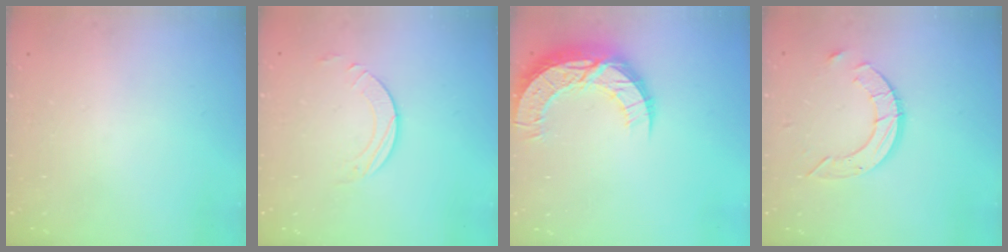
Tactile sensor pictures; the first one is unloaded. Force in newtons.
{"total": 2.7, "press": 2.7, "slide": 0.2}
{"total": 13.7, "press": 13.7, "slide": 1.0}
{"total": 9.0, "press": 9.0, "slide": 0.7}